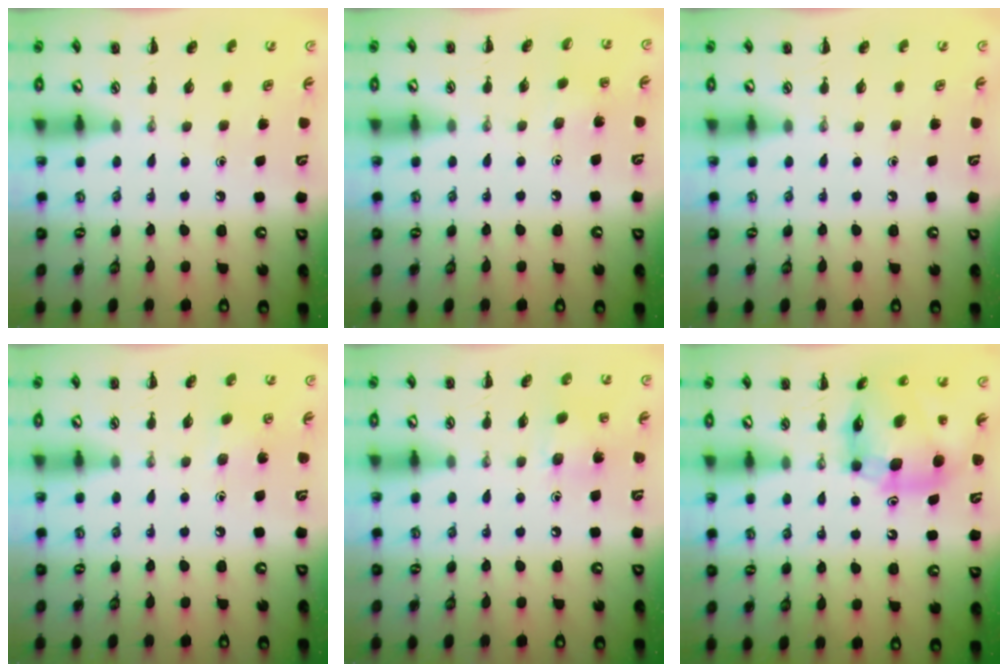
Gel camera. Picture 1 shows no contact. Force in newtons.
{"total": 5.7, "press": 5.5, "slide": 1.6}
{"total": 0.0}
{"total": 5.0, "press": 4.8, "slide": 1.5}
{"total": 6.4, "press": 6.2, "slide": 1.5}
{"total": 12.7, "press": 12.2, "slide": 3.4}